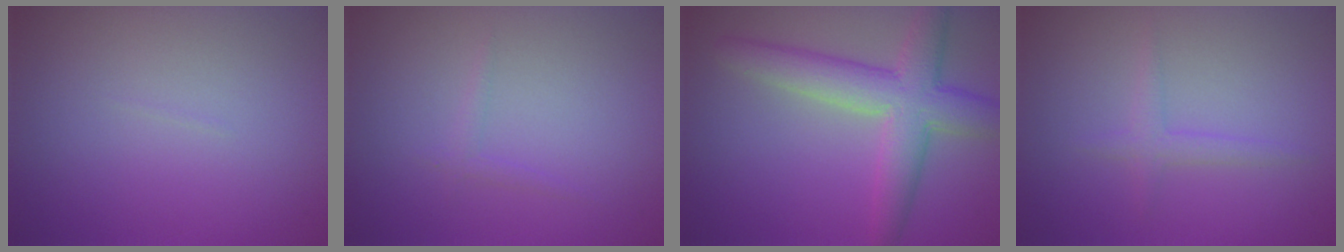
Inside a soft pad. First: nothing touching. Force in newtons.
{"total": 0.8, "press": 0.8, "slide": 0.1}
{"total": 6.0, "press": 6.0, "slide": 0.5}
{"total": 1.4, "press": 1.4, "slide": 0.0}